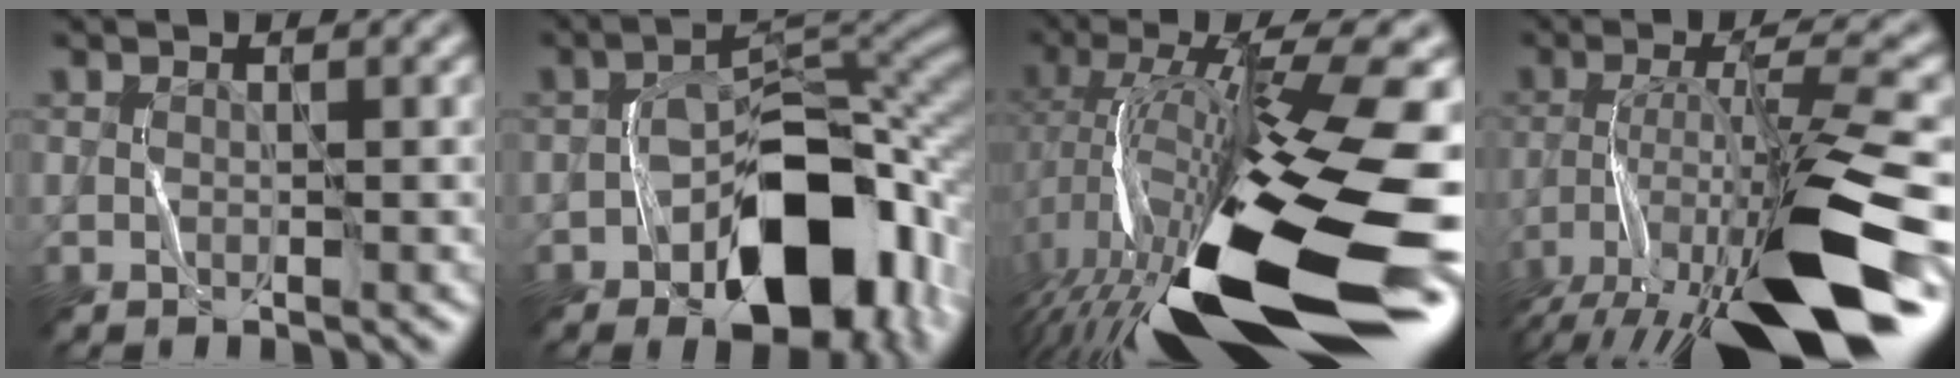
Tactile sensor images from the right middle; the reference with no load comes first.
{"total": 12.3, "force": [-5.6, 6.9, 8.5], "torque": [-0.107, 0.012, -0.087]}
{"total": 18.0, "force": [-6.7, 5.1, 15.9], "torque": [-0.289, 0.010, -0.118]}
{"total": 13.8, "force": [-7.8, 2.9, 11.0], "torque": [-0.199, 0.009, -0.128]}